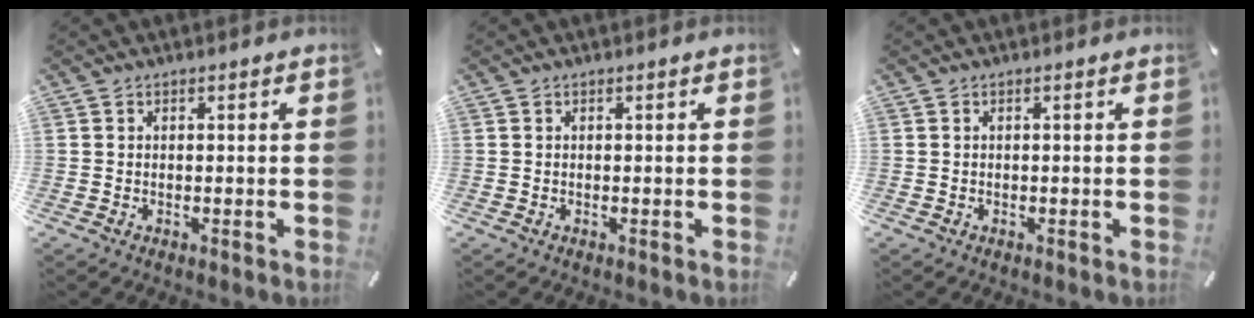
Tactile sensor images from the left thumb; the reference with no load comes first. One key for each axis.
{"total": 0.0}
{"total": 0.0}